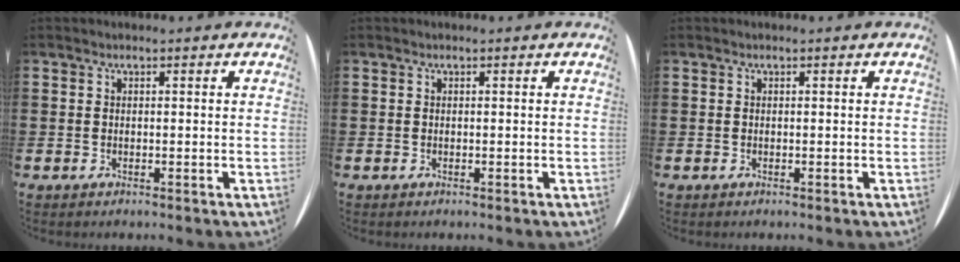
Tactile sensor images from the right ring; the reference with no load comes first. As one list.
[{"total": 0.0}, {"total": 0.0}]